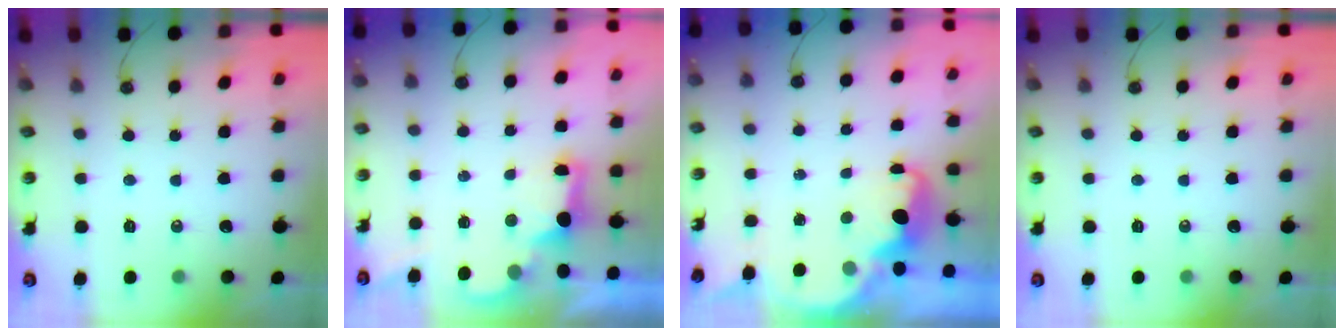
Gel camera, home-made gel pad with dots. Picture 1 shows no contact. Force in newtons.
{"total": 2.3, "press": 2.2, "slide": 0.7}
{"total": 3.3, "press": 3.2, "slide": 0.6}
{"total": 0.0}